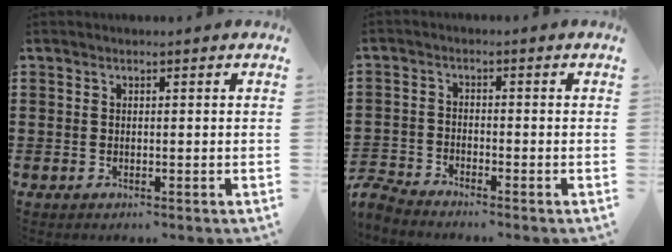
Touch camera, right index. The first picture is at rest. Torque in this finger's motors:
{"motor_torque": [-2.14, 0.00, -0.68, -0.21]}